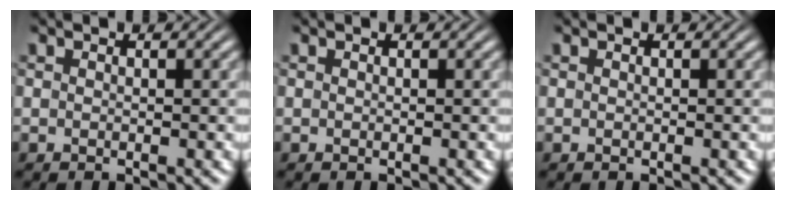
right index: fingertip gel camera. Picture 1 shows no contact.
{"total": 0.0}
{"total": 0.0}